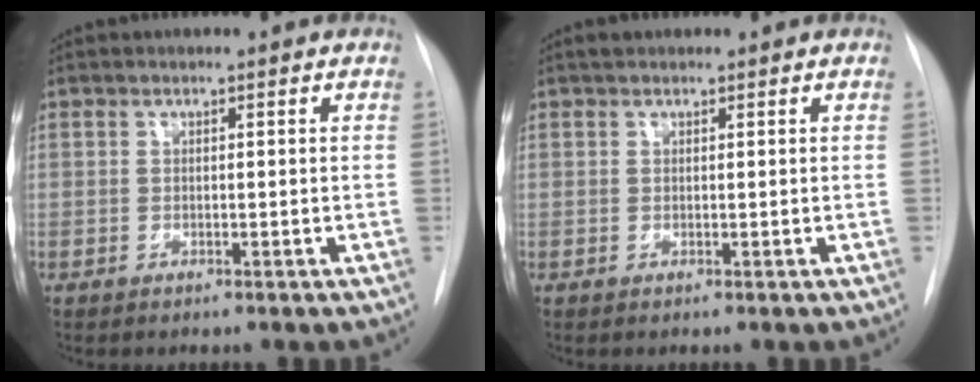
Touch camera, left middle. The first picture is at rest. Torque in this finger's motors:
{"motor_torque": [0.05, -0.05, 0.01, 0.00]}